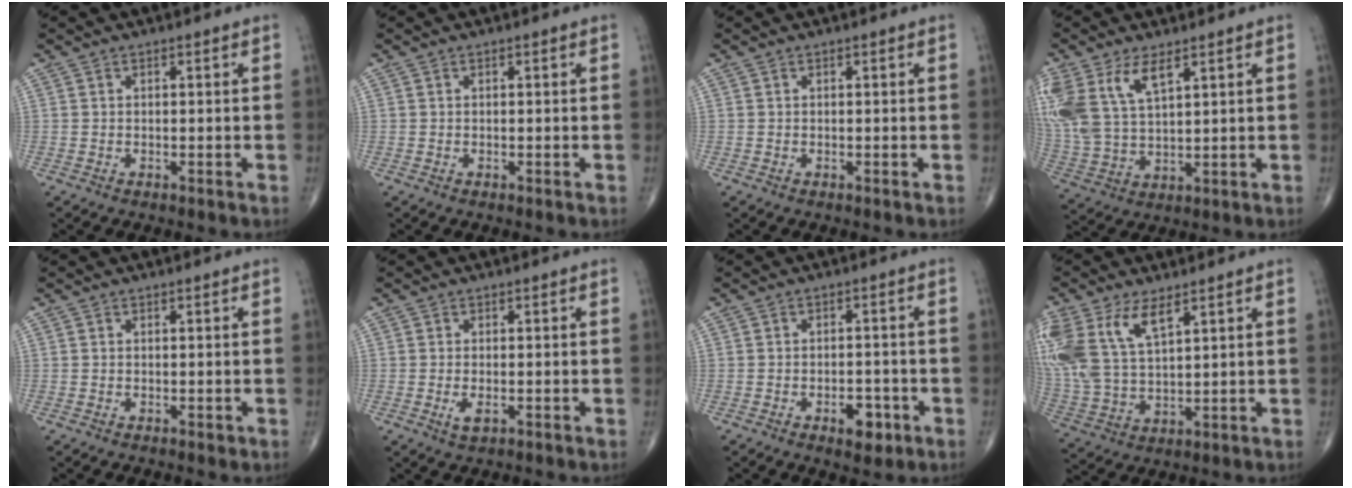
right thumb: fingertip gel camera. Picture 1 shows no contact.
{"total": 0.0}
{"total": 0.0}
{"total": 14.8, "force": [6.9, 7.5, 10.8], "torque": [-0.247, -0.015, 0.144]}
{"total": 0.7, "force": [-0.2, 0.4, 0.5], "torque": [-0.005, -0.001, -0.003]}
{"total": 2.4, "force": [-0.7, 1.1, 2.0], "torque": [-0.040, -0.004, -0.012]}
{"total": 5.2, "force": [-2.4, 2.8, 3.7], "torque": [-0.036, 0.011, -0.030]}
{"total": 16.6, "force": [7.8, 8.3, 12.1], "torque": [-0.285, -0.011, 0.161]}